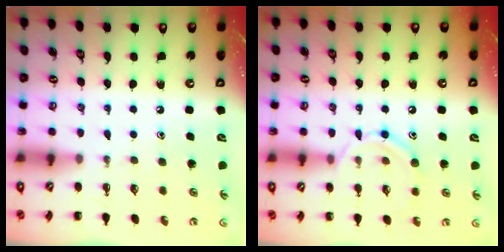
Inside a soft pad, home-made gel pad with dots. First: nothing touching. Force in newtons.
{"total": 10.6, "press": 10.6, "slide": 0.8}